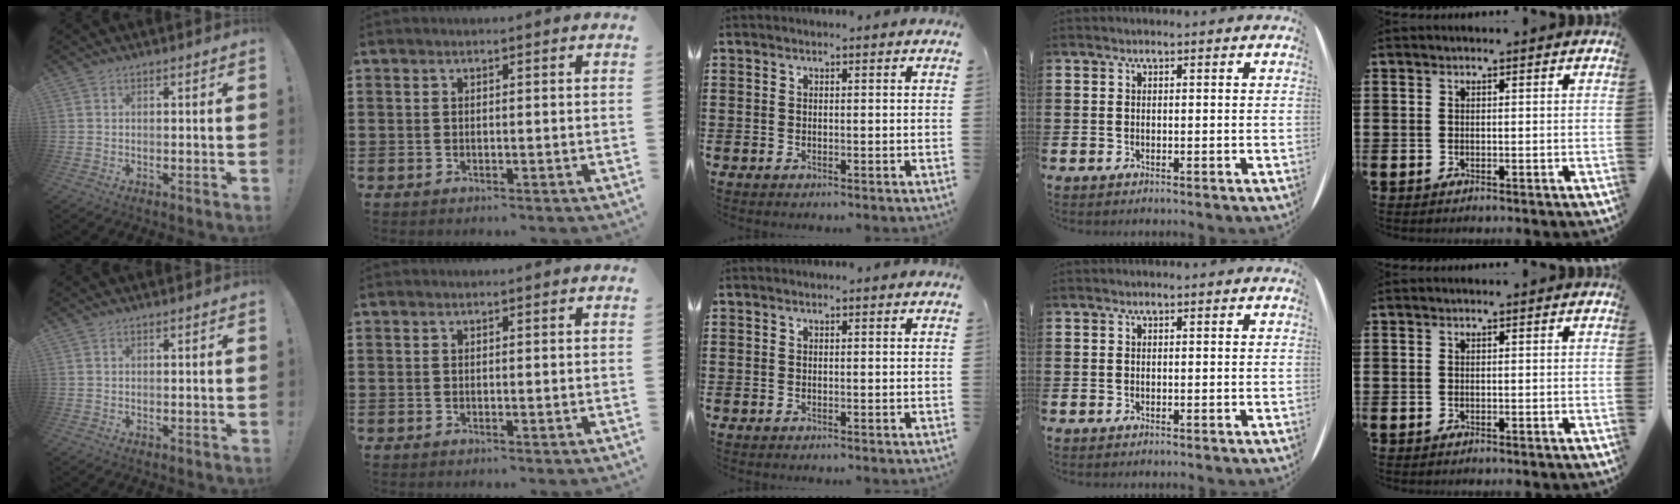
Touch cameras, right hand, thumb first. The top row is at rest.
{}